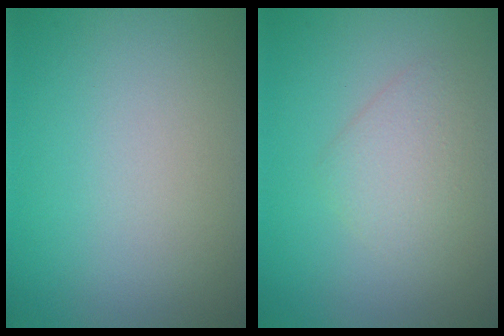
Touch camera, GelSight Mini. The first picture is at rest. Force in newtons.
{"total": 2.2, "press": 2.2, "slide": 0.1}